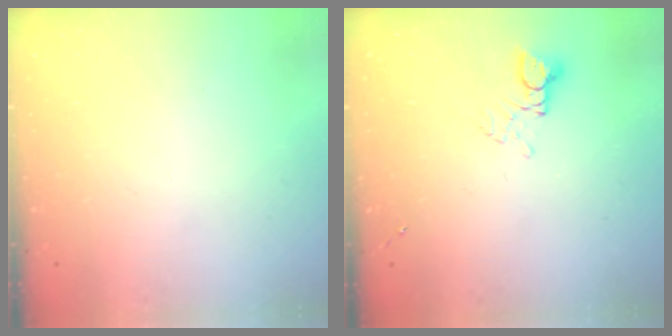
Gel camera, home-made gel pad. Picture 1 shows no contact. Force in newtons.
{"total": 2.9, "press": 2.8, "slide": 0.4}